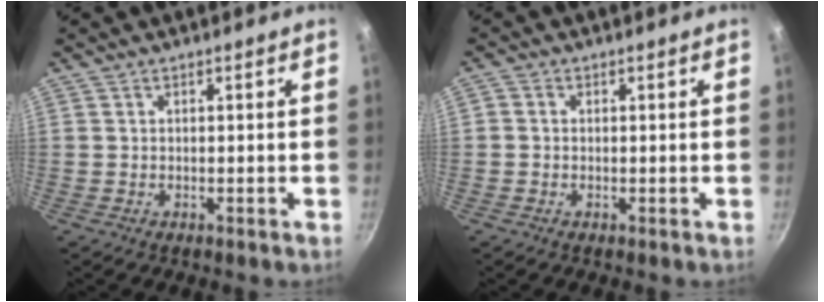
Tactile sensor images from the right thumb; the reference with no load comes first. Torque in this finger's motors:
{"motor_torque": [0.28, -0.39, -0.43, 0.02, -0.03]}